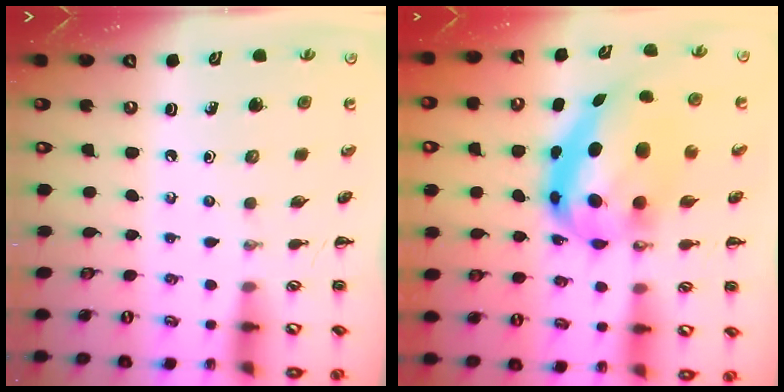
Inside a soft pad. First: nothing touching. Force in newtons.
{"total": 15.7, "press": 15.2, "slide": 3.8}